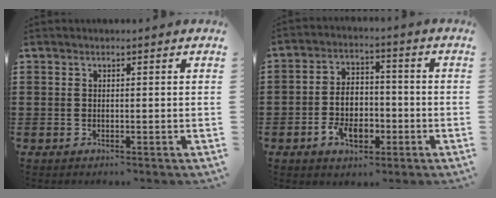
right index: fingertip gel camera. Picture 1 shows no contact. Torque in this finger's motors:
{"motor_torque": [1.21, 0.93, 0.22, 0.13]}